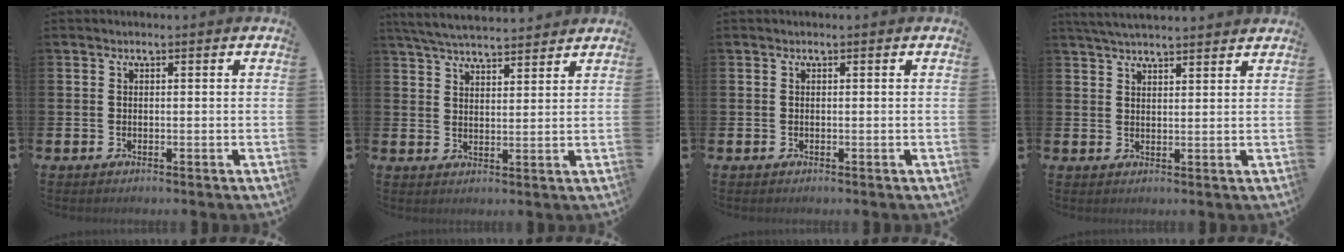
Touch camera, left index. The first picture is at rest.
{"total": 5.2, "force": [5.1, 0.5, 0.9], "torque": [-0.035, -0.024, 0.092]}
{"total": 0.0}
{"total": 3.9, "force": [3.8, 0.3, 0.8], "torque": [-0.019, -0.014, 0.069]}